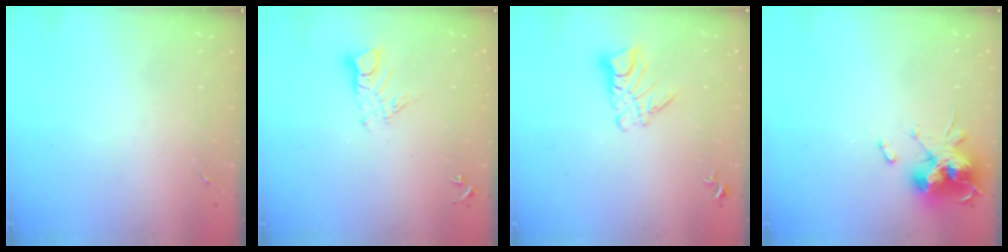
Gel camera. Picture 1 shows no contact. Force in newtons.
{"total": 7.7, "press": 7.7, "slide": 0.7}
{"total": 9.2, "press": 9.2, "slide": 0.9}
{"total": 16.4, "press": 16.4, "slide": 0.1}